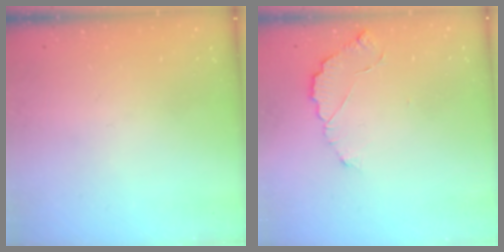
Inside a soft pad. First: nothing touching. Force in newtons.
{"total": 5.8, "press": 5.8, "slide": 0.4}